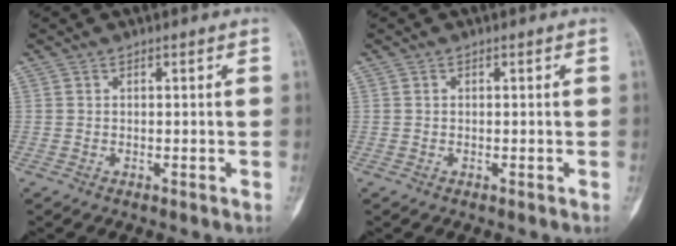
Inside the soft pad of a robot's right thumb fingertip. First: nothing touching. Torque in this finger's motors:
{"motor_torque": [0.27, 0.13, 0.02, -0.11, 0.03]}